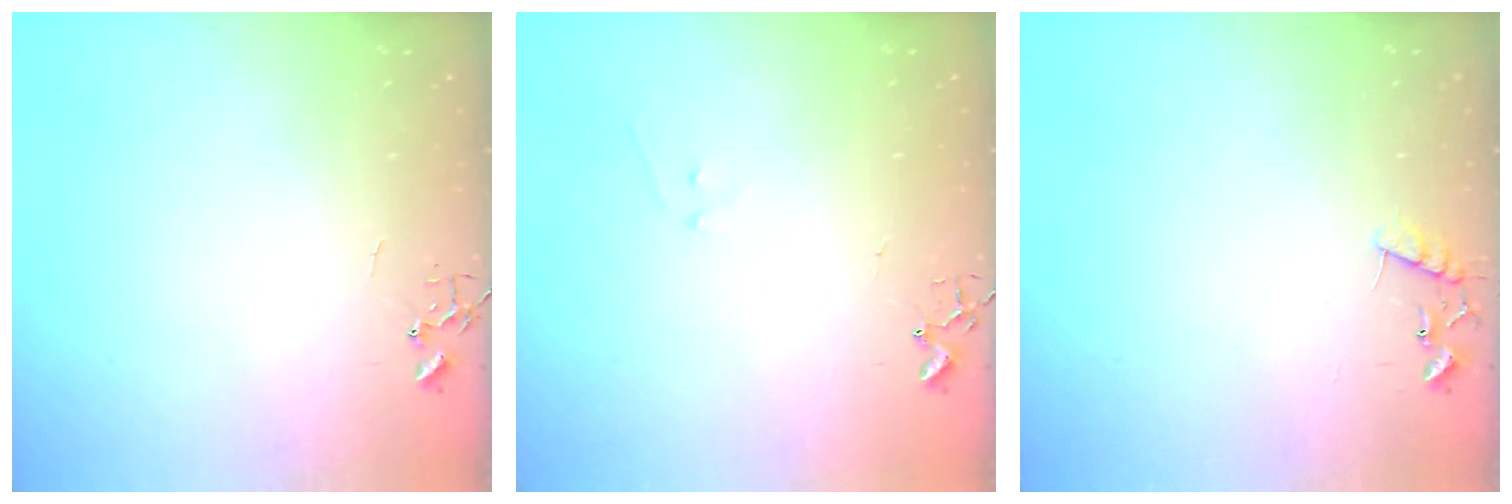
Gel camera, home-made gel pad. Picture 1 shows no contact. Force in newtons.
{"total": 6.1, "press": 6.1, "slide": 0.5}
{"total": 8.8, "press": 8.8, "slide": 0.4}